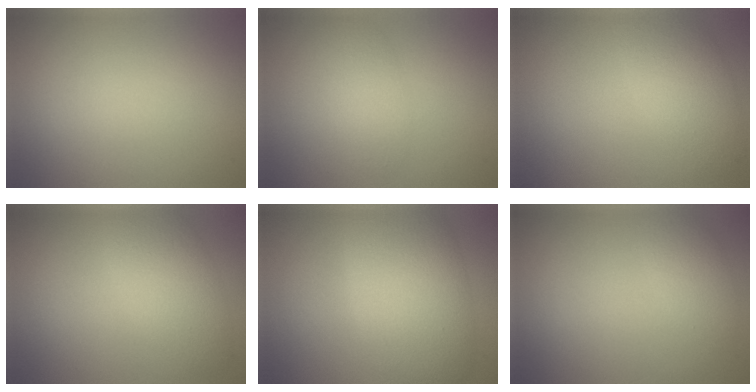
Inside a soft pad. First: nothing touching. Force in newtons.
{"total": 2.4, "press": 2.4, "slide": 0.1}
{"total": 4.1, "press": 4.1, "slide": 0.1}
{"total": 4.1, "press": 4.1, "slide": 0.2}
{"total": 8.4, "press": 8.4, "slide": 0.5}
{"total": 1.8, "press": 1.8, "slide": 0.1}